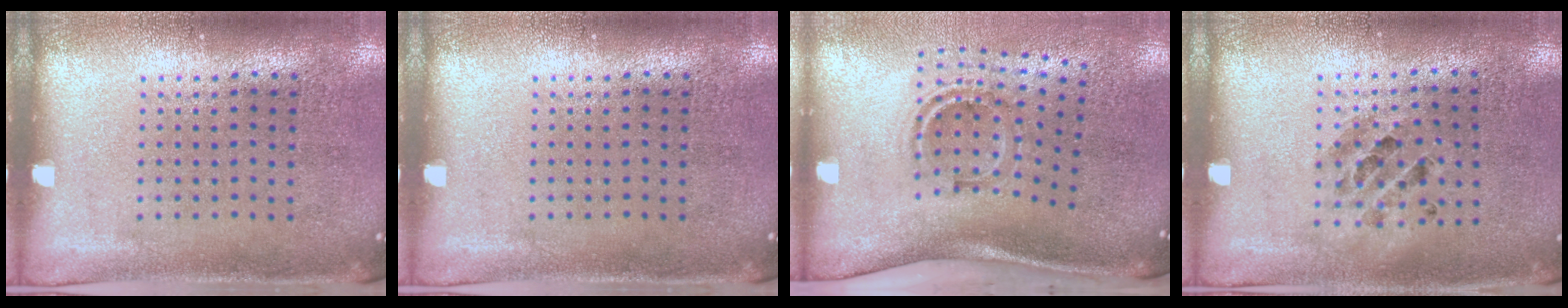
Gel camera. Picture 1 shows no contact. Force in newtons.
{"total": 0.0}
{"total": 1.6, "press": 1.1, "slide": 1.1}
{"total": 0.9, "press": 0.9, "slide": 0.2}